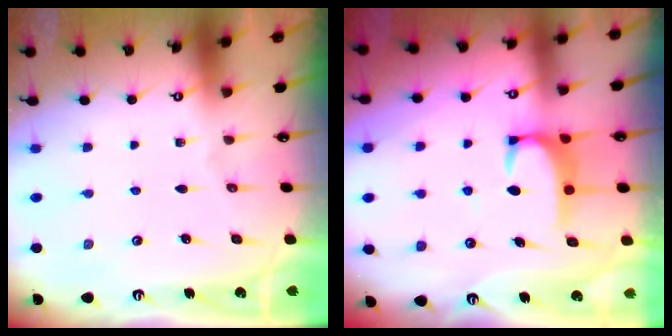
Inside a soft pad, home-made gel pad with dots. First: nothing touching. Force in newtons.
{"total": 2.9, "press": 2.9, "slide": 0.3}